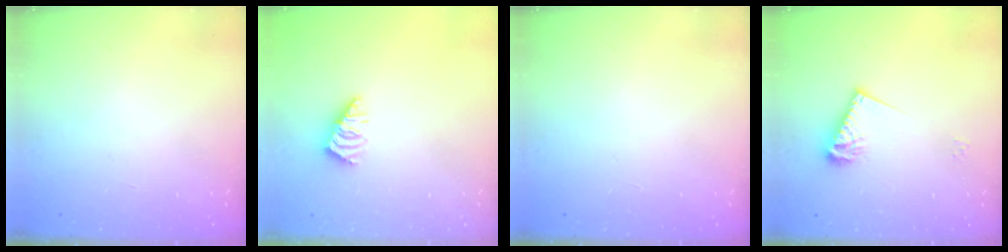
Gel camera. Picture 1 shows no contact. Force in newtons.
{"total": 1.5, "press": 1.5, "slide": 0.3}
{"total": 0.0}
{"total": 9.4, "press": 9.4, "slide": 0.4}